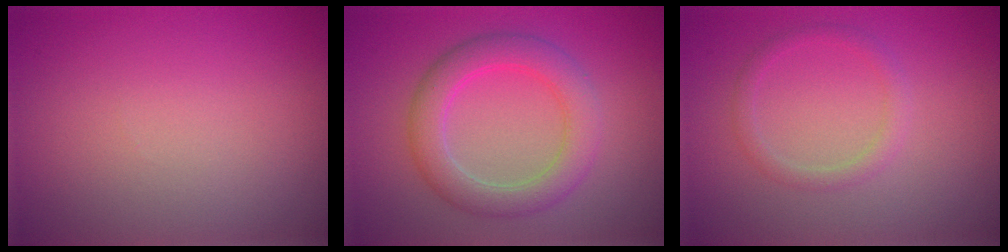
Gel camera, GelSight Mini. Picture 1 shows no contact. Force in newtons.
{"total": 4.5, "press": 4.5, "slide": 0.3}
{"total": 1.6, "press": 1.6, "slide": 0.1}